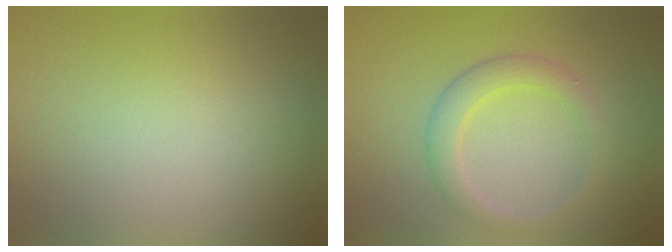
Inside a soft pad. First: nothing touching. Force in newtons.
{"total": 2.9, "press": 2.9, "slide": 0.4}